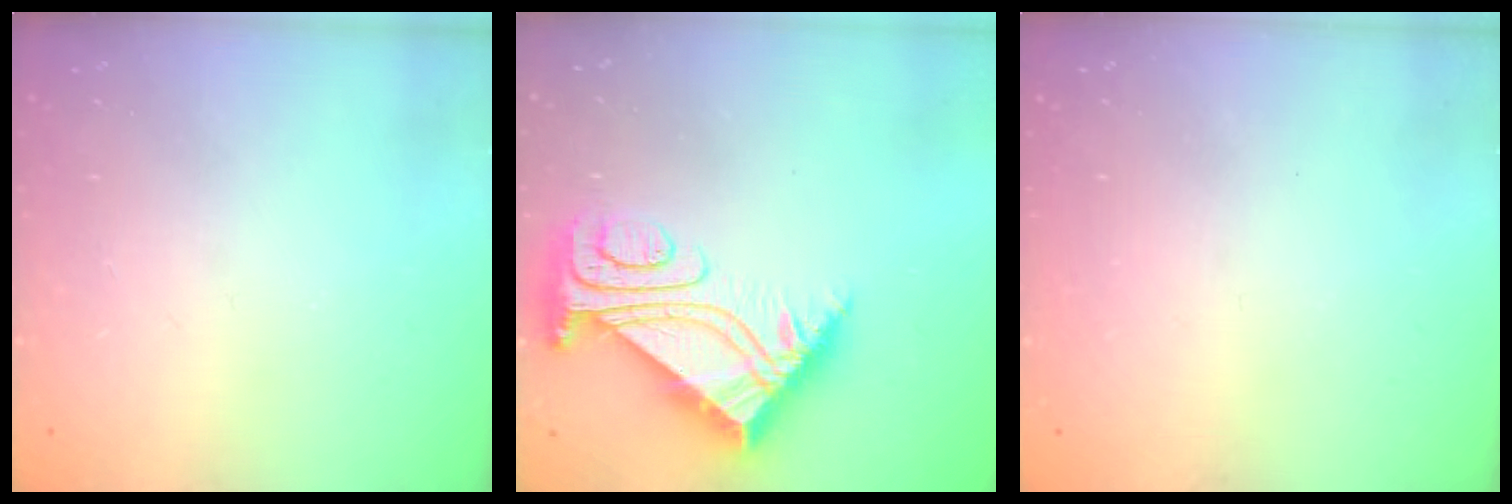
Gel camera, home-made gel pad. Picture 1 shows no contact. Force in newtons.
{"total": 9.5, "press": 9.4, "slide": 1.1}
{"total": 0.9, "press": 0.8, "slide": 0.3}